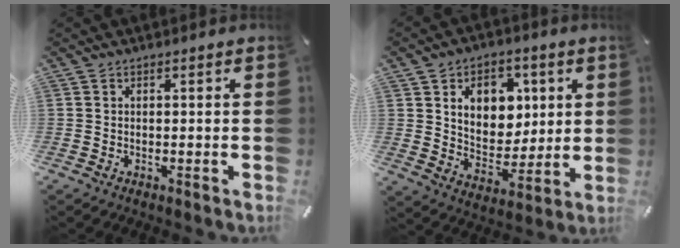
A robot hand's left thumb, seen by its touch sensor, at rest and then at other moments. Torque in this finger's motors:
{"motor_torque": [1.35, 1.36, 0.97, -0.96, 0.19]}